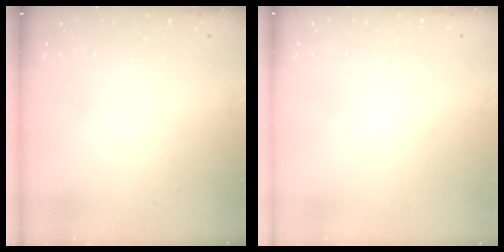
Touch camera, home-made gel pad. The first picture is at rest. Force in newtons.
{"total": 0.9, "press": 0.8, "slide": 0.2}